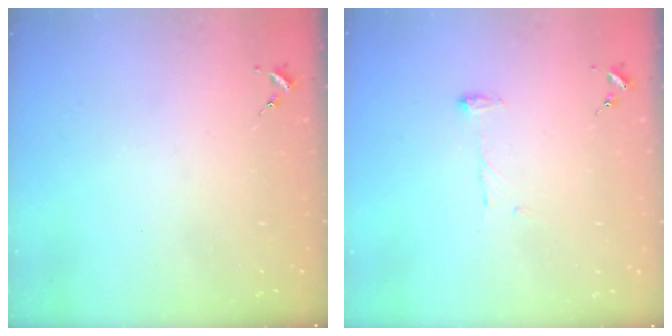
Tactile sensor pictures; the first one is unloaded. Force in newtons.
{"total": 6.9, "press": 6.9, "slide": 0.7}